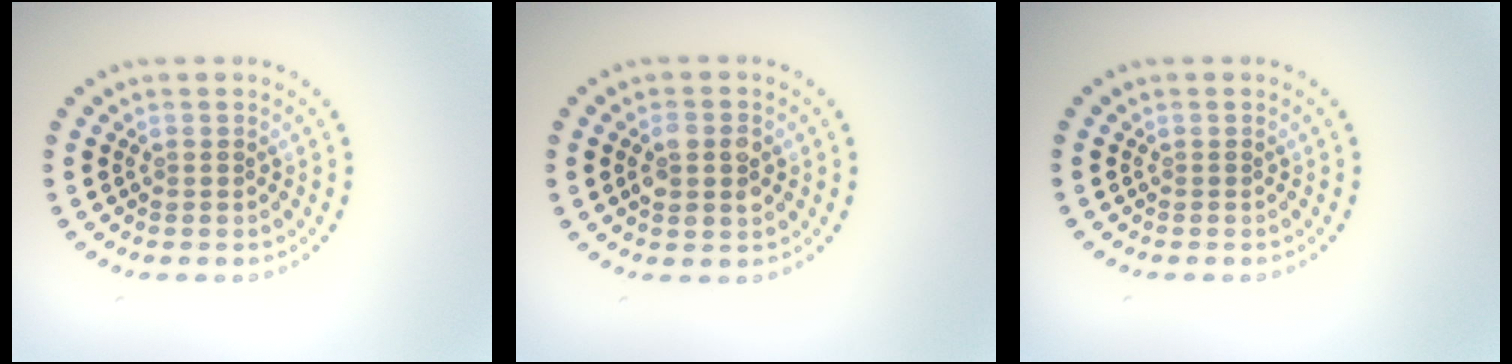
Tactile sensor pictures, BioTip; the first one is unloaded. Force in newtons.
{"total": 2.8, "press": 2.8, "slide": 0.2}
{"total": 0.0}